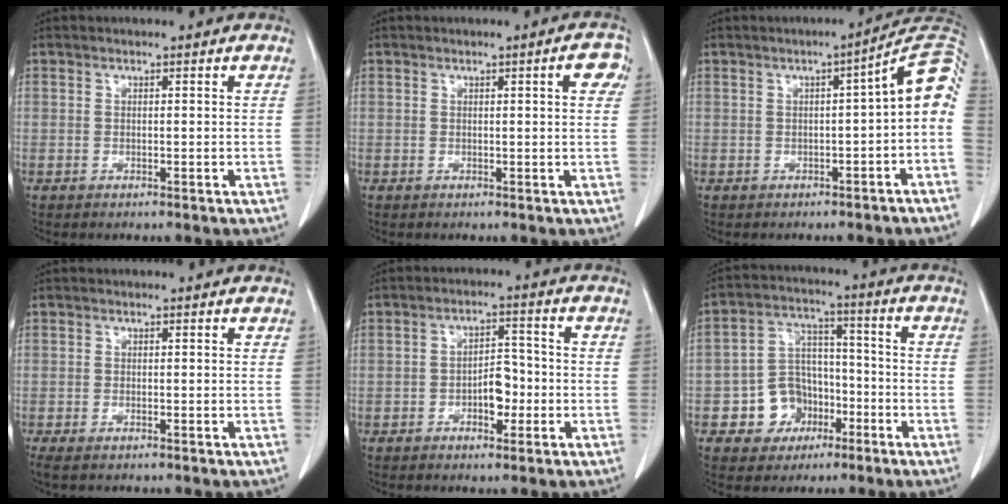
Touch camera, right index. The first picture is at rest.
{"total": 2.9, "force": [1.0, 0.3, 2.7], "torque": [-0.025, 0.005, 0.009]}
{"total": 8.0, "force": [-1.4, 1.2, 7.7], "torque": [-0.090, 0.026, -0.025]}
{"total": 1.9, "force": [-1.5, 0.5, 1.2], "torque": [-0.018, -0.006, -0.022]}
{"total": 4.7, "force": [-1.4, 2.3, 3.8], "torque": [-0.054, 0.014, -0.020]}
{"total": 8.6, "force": [-3.8, 7.2, 2.5], "torque": [-0.045, 0.023, -0.056]}